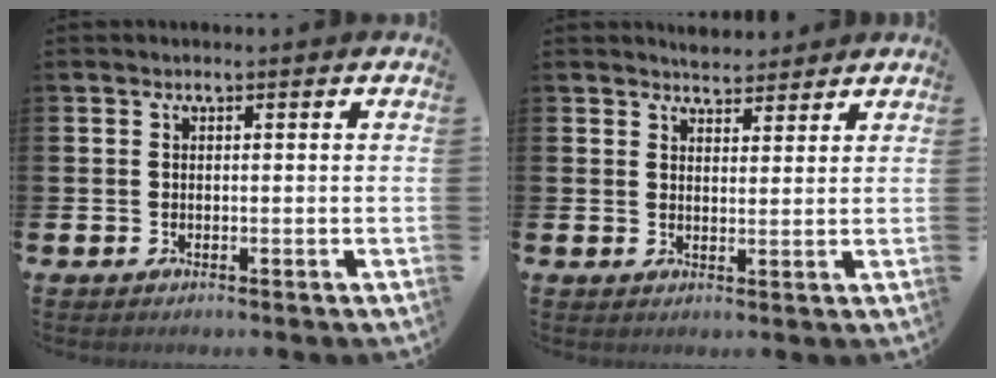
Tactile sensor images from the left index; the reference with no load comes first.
{"total": 3.3, "force": [3.2, 0.6, -0.3], "torque": [0.001, -0.015, 0.060]}